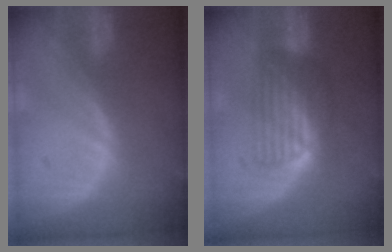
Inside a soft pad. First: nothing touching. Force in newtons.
{"total": 6.7, "press": 5.8, "slide": 3.5}